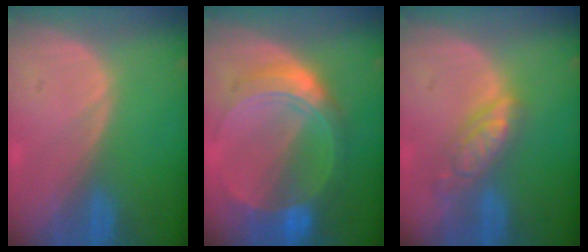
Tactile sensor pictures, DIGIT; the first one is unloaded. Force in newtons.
{"total": 8.5, "press": 8.5, "slide": 0.6}
{"total": 5.8, "press": 5.1, "slide": 2.8}